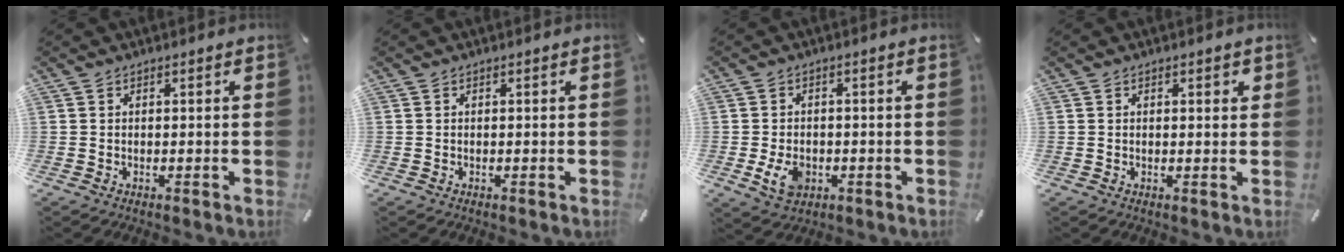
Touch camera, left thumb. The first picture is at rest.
{"total": 0.0}
{"total": 5.5, "force": [-1.6, 4.1, 3.3], "torque": [-0.064, 0.000, -0.029]}
{"total": 1.1, "force": [0.4, 0.6, 0.8], "torque": [-0.008, 0.001, 0.004]}